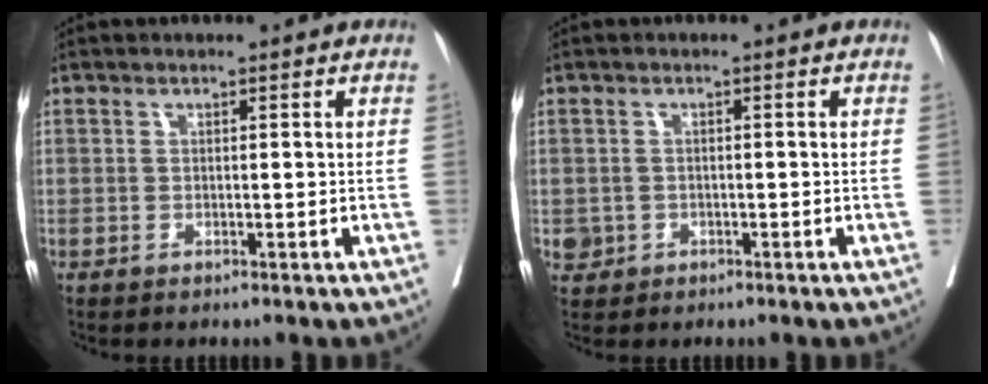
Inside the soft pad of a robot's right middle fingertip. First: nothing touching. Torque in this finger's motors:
{"motor_torque": [-0.13, -0.07, 0.00, 0.00]}